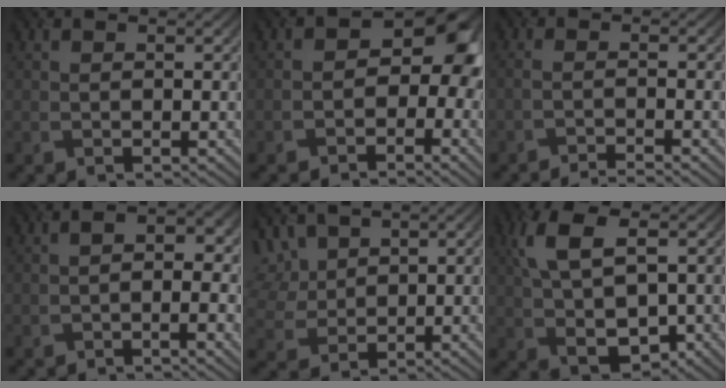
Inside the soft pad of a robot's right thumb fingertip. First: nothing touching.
{"total": 5.8, "force": [-1.5, 4.0, 3.9], "torque": [-0.031, 0.004, -0.034]}
{"total": 2.6, "force": [-2.1, 0.4, 1.5], "torque": [-0.007, 0.002, -0.053]}
{"total": 3.9, "force": [-1.2, 1.5, 3.4], "torque": [-0.050, 0.000, -0.020]}
{"total": 5.4, "force": [3.0, 3.8, 2.3], "torque": [-0.081, 0.008, 0.057]}
{"total": 10.2, "force": [0.9, 6.0, 8.2], "torque": [-0.185, -0.004, 0.020]}